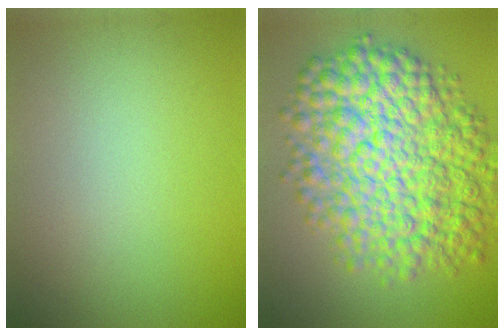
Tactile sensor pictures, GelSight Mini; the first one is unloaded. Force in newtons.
{"total": 12.0, "press": 12.0, "slide": 0.1}